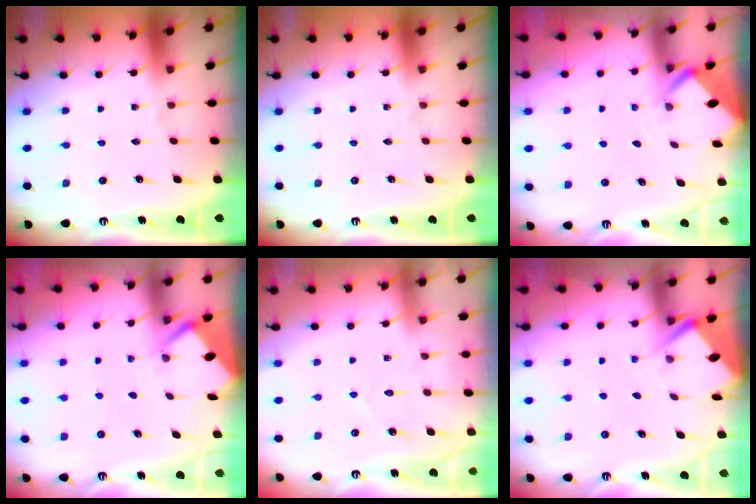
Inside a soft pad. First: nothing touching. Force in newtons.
{"total": 0.0}
{"total": 1.9, "press": 1.9, "slide": 0.2}
{"total": 2.7, "press": 2.7, "slide": 0.4}
{"total": 5.0, "press": 5.0, "slide": 0.5}
{"total": 3.0, "press": 2.9, "slide": 0.4}